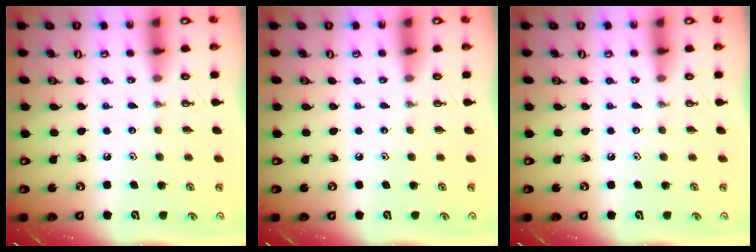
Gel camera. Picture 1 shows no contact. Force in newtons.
{"total": 0.0}
{"total": 0.0}